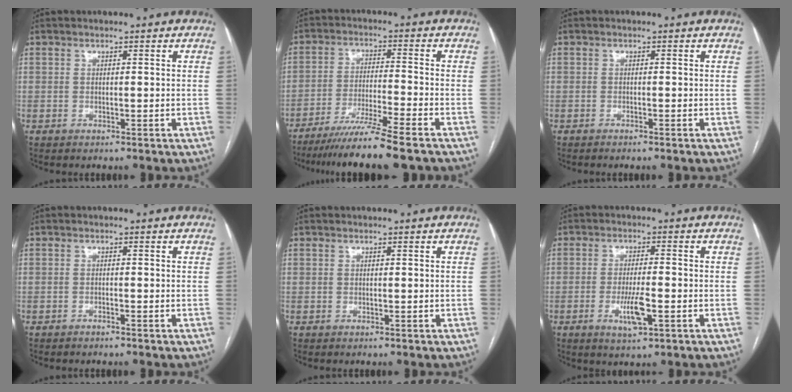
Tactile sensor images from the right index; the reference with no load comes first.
{"total": 11.2, "force": [-9.0, -1.6, 6.4], "torque": [-0.095, -0.037, -0.148]}
{"total": 1.0, "force": [-0.8, -0.2, 0.5], "torque": [-0.008, 0.001, -0.013]}
{"total": 0.6, "force": [-0.6, -0.1, 0.2], "torque": [-0.007, 0.000, -0.011]}
{"total": 0.0}
{"total": 5.5, "force": [-1.9, 0.9, 5.0], "torque": [-0.096, -0.007, -0.029]}